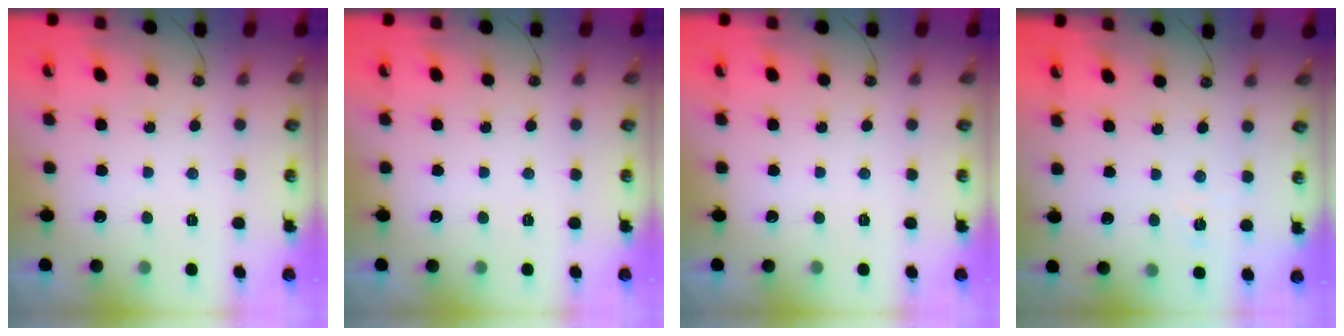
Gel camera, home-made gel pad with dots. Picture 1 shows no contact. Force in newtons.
{"total": 0.0}
{"total": 0.0}
{"total": 2.6, "press": 2.6, "slide": 0.2}